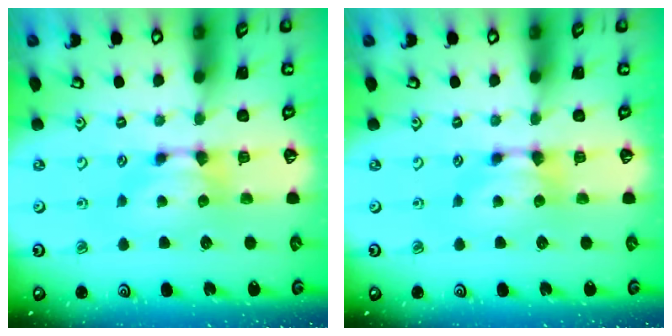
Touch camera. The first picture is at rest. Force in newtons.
{"total": 0.0}